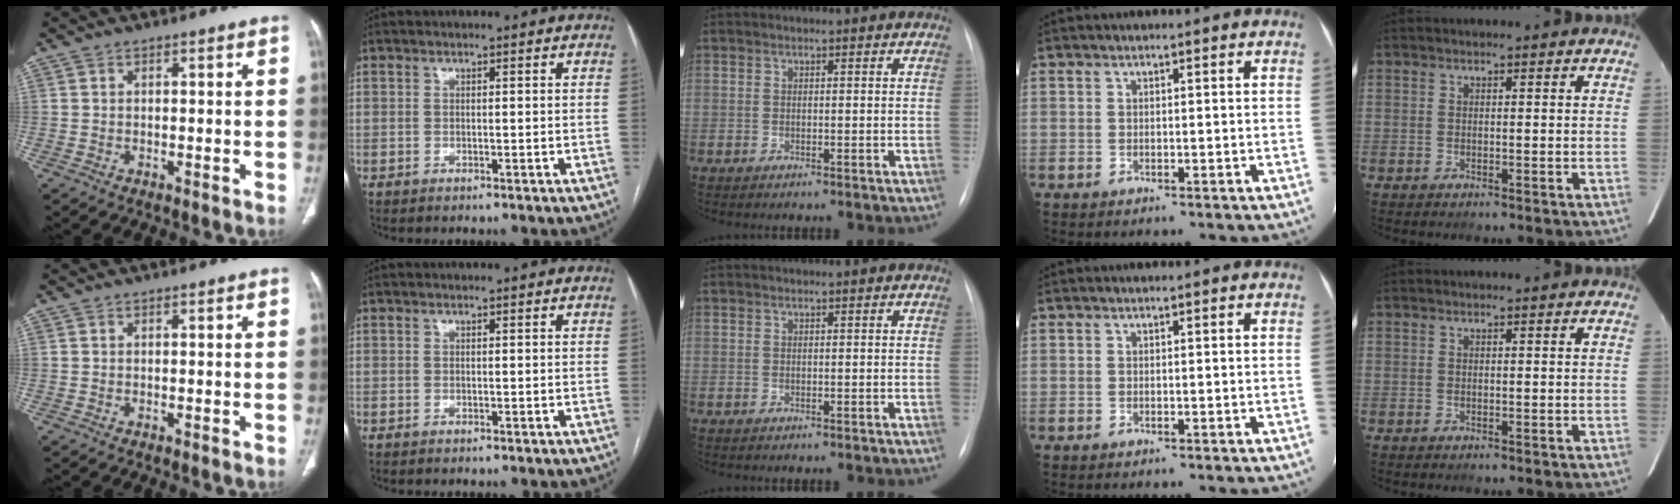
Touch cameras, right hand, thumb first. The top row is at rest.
{}